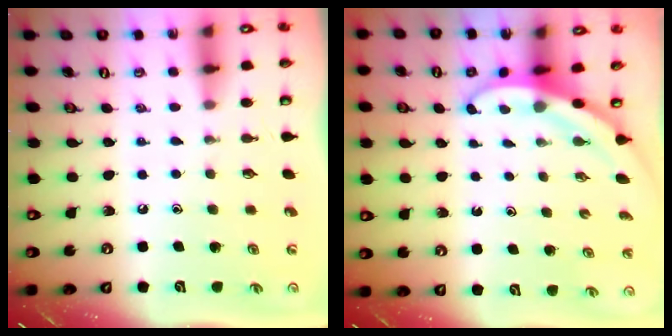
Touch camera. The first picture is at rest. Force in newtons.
{"total": 3.1, "press": 3.1, "slide": 0.2}